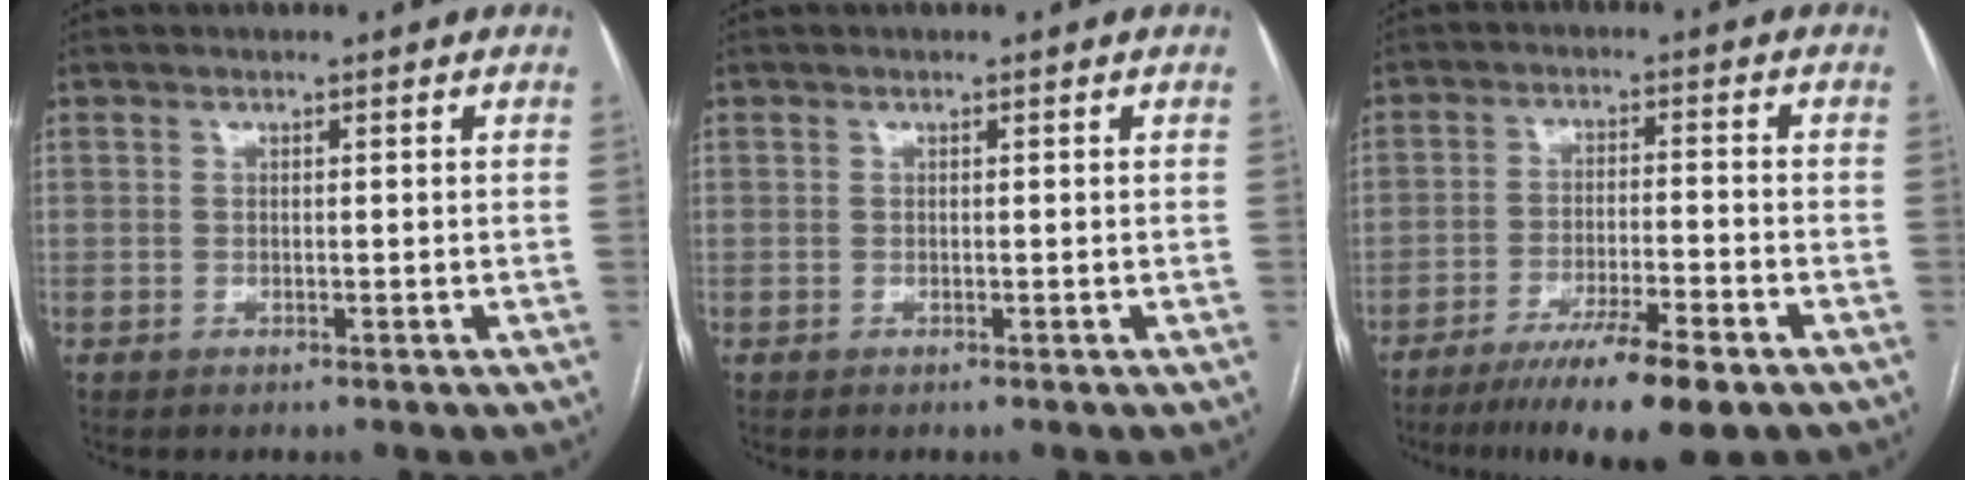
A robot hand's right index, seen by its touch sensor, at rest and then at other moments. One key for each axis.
{"total": 0.0}
{"total": 10.9, "fx": -7.5, "fy": 0.7, "fz": 7.9, "tx": -0.126, "ty": -0.026, "tz": -0.122}